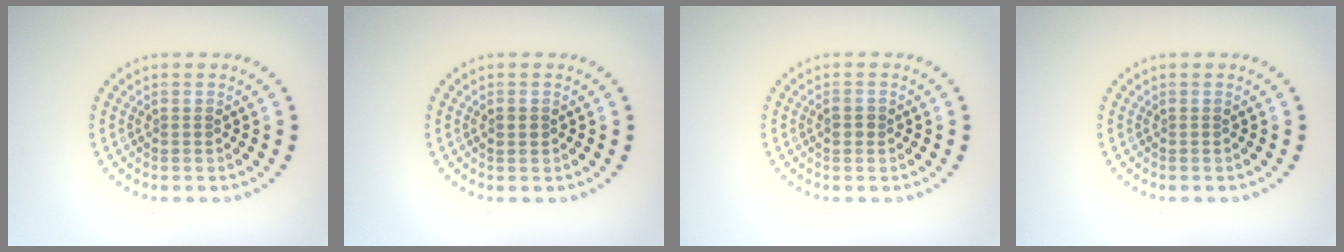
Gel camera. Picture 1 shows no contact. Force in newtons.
{"total": 1.1, "press": 1.1, "slide": 0.1}
{"total": 1.2, "press": 1.2, "slide": 0.1}
{"total": 0.0}